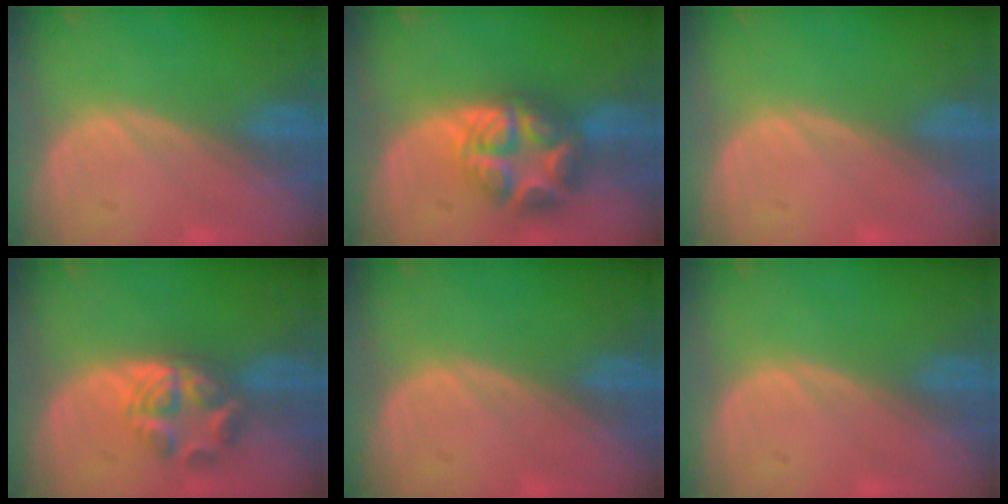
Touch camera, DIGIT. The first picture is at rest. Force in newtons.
{"total": 7.9, "press": 7.9, "slide": 0.5}
{"total": 0.0}
{"total": 6.0, "press": 5.2, "slide": 3.1}
{"total": 0.0}
{"total": 0.0}